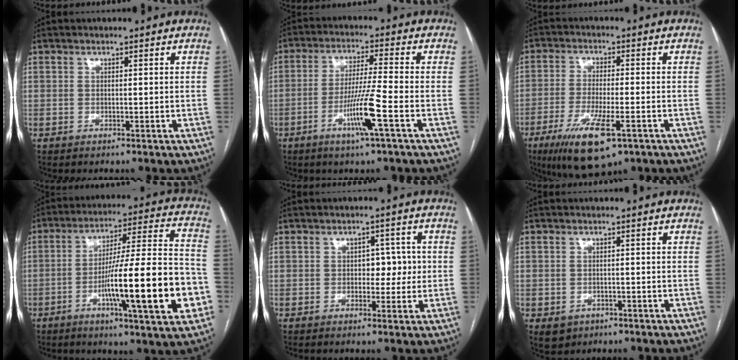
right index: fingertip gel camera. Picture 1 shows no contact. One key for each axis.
{"total": 8.1, "fx": -3.3, "fy": -1.0, "fz": 7.3, "tx": -0.145, "ty": -0.011, "tz": -0.063}
{"total": 11.5, "fx": -6.0, "fy": 2.5, "fz": 9.4, "tx": -0.175, "ty": -0.028, "tz": -0.096}
{"total": 21.1, "fx": -6.3, "fy": 1.5, "fz": 20.0, "tx": -0.282, "ty": 0.006, "tz": -0.090}
{"total": 4.1, "fx": 0.0, "fy": 2.6, "fz": 3.2, "tx": -0.031, "ty": 0.016, "tz": 0.002}
{"total": 3.3, "fx": -1.5, "fy": 2.8, "fz": 0.8, "tx": -0.007, "ty": 0.002, "tz": -0.015}